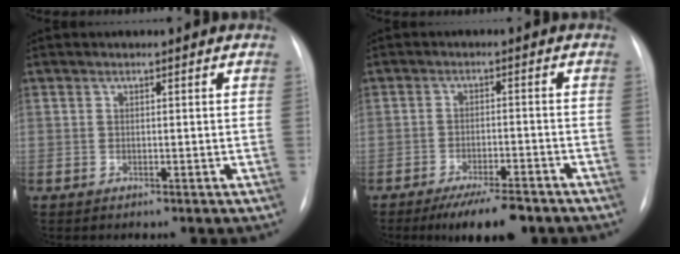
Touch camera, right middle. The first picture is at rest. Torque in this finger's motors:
{"motor_torque": [0.62, -0.58, 0.22, 0.08]}